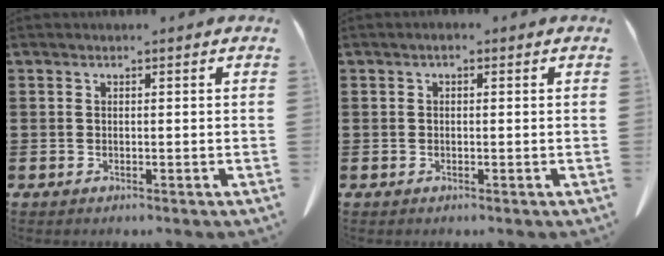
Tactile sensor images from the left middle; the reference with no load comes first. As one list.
[{"total": 0.6, "force": [-0.2, 0.4, 0.4], "torque": [-0.010, 0.002, -0.005]}]